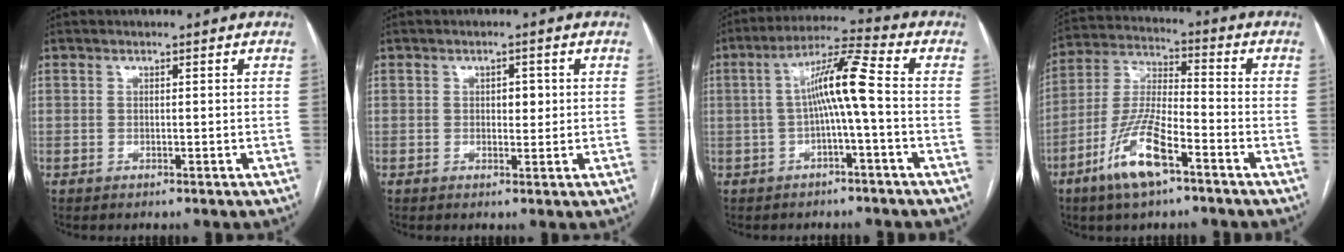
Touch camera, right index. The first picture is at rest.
{"total": 2.2, "force": [0.3, 1.2, 1.7], "torque": [-0.021, 0.003, 0.005]}
{"total": 8.3, "force": [-0.6, 0.0, 8.3], "torque": [-0.147, 0.027, -0.013]}
{"total": 11.8, "force": [-6.4, 2.4, 9.5], "torque": [-0.200, -0.008, -0.123]}